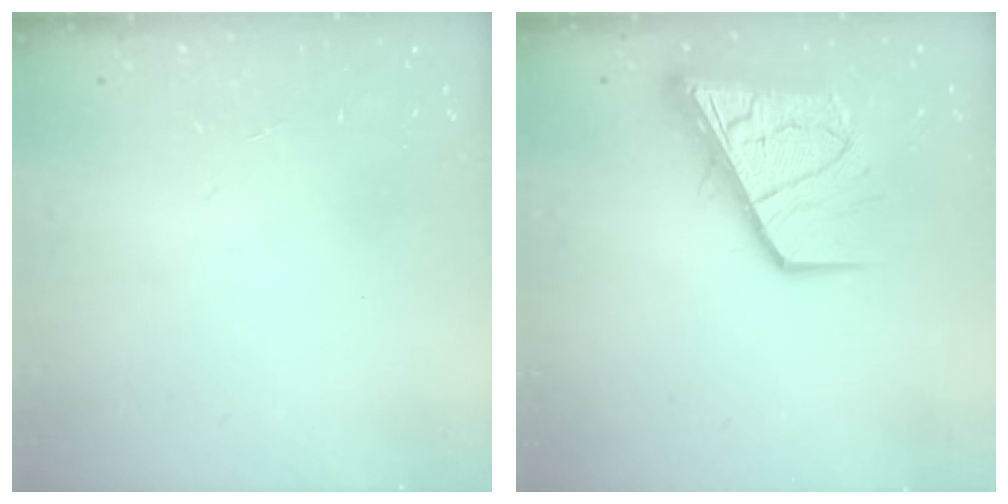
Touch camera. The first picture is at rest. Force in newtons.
{"total": 13.5, "press": 13.4, "slide": 1.4}